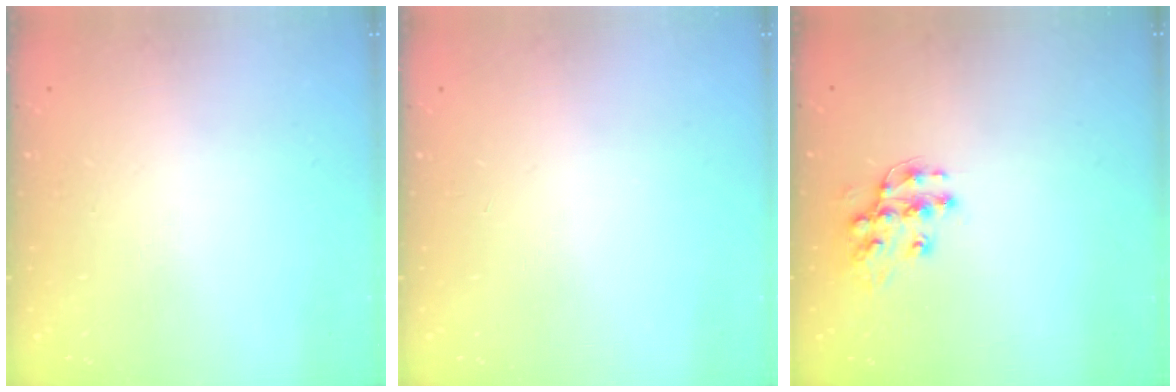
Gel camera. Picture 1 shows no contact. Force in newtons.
{"total": 0.0}
{"total": 12.2, "press": 12.2, "slide": 0.9}